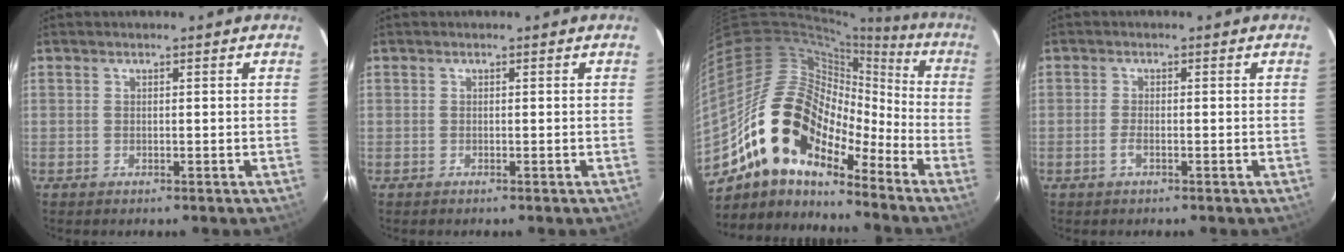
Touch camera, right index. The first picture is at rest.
{"total": 0.0}
{"total": 17.8, "force": [-11.5, 10.2, 9.0], "torque": [-0.168, 0.016, -0.216]}
{"total": 1.6, "force": [-0.8, 0.5, 1.3], "torque": [-0.029, 0.000, -0.017]}